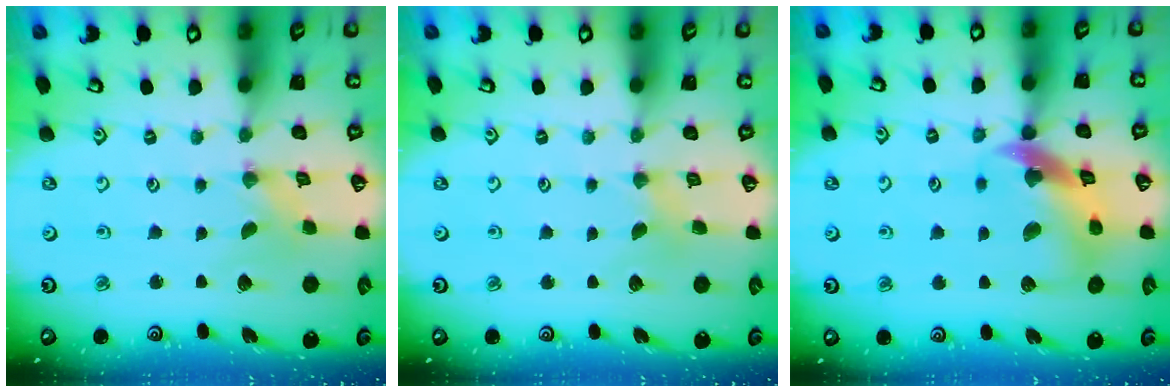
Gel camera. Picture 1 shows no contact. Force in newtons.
{"total": 2.6, "press": 2.6, "slide": 0.4}
{"total": 13.4, "press": 13.3, "slide": 1.8}